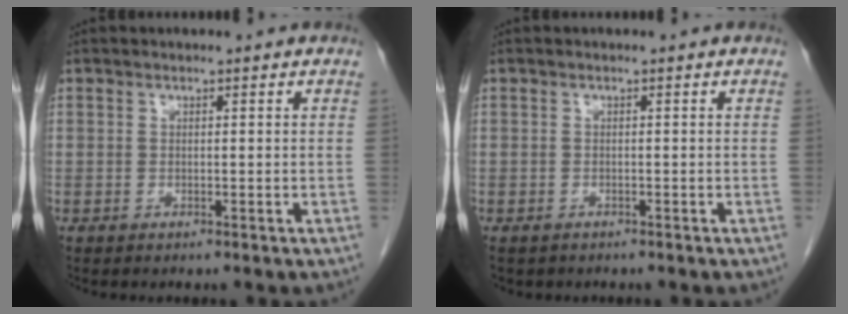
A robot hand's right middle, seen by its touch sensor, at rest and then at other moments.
{"total": 1.7, "force": [-1.3, 1.0, 0.4], "torque": [-0.012, -0.001, -0.017]}